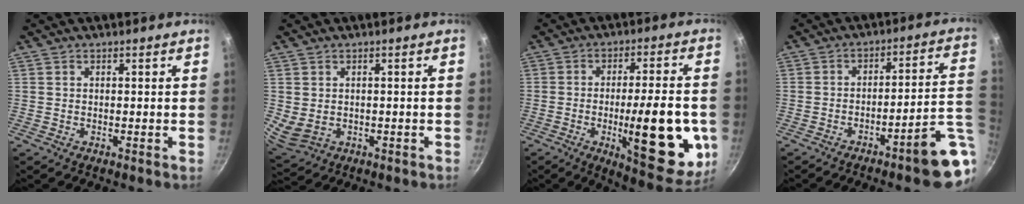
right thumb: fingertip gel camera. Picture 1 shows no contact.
{"total": 4.2, "force": [-0.2, 3.1, 2.8], "torque": [-0.053, -0.006, 0.015]}
{"total": 20.8, "force": [-4.7, 6.3, 19.3], "torque": [-0.236, 0.004, -0.062]}
{"total": 13.9, "force": [-4.9, 3.1, 12.7], "torque": [-0.138, 0.032, -0.064]}